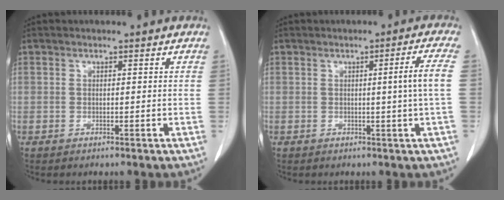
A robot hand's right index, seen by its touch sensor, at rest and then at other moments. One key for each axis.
{"total": 4.4, "fx": -0.1, "fy": -1.3, "fz": 4.2, "tx": -0.060, "ty": -0.004, "tz": 0.000}